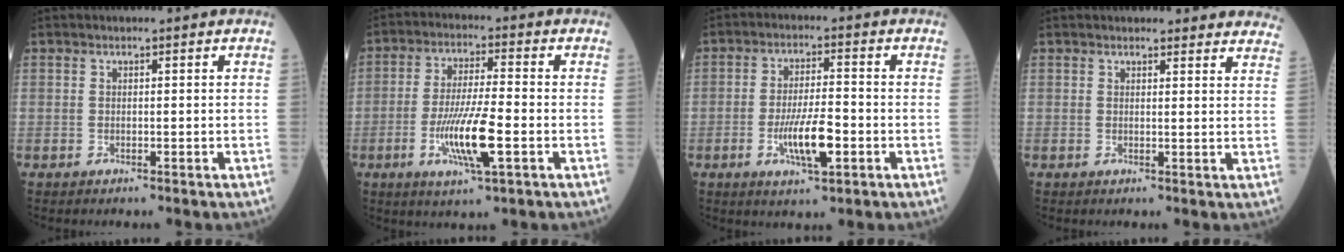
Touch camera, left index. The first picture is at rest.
{"total": 9.6, "force": [-3.2, 1.0, 9.0], "torque": [-0.176, -0.015, -0.060]}
{"total": 7.5, "force": [-2.7, 1.6, 6.8], "torque": [-0.134, -0.010, -0.048]}
{"total": 11.4, "force": [10.8, 2.6, 2.5], "torque": [0.010, -0.011, 0.091]}